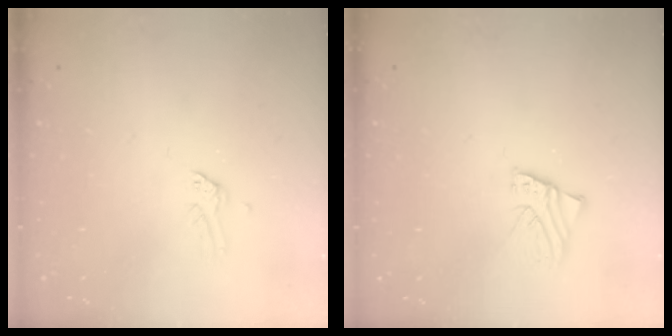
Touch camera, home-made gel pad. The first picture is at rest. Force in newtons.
{"total": 2.2, "press": 2.2, "slide": 0.1}